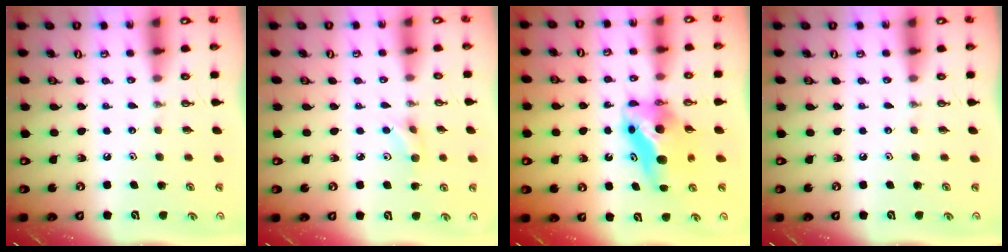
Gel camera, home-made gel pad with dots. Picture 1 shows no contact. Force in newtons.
{"total": 4.6, "press": 4.5, "slide": 0.9}
{"total": 9.4, "press": 9.0, "slide": 2.7}
{"total": 0.0}